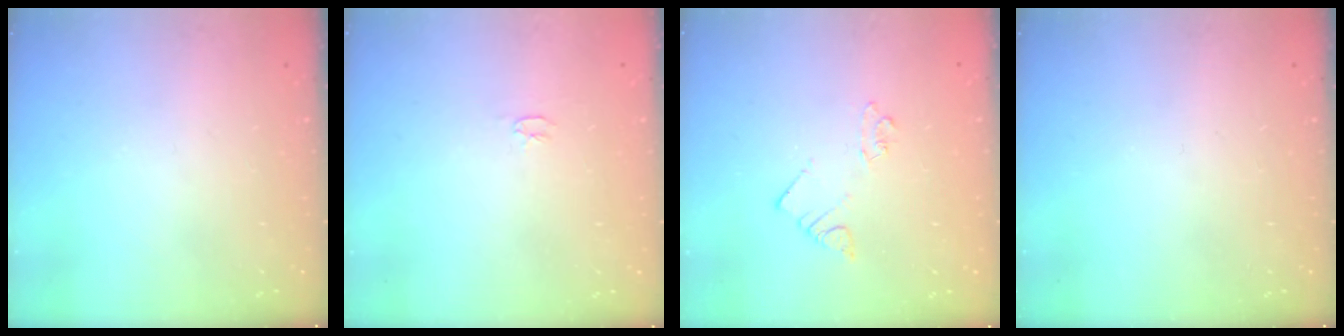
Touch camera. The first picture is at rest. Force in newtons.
{"total": 2.5, "press": 2.5, "slide": 0.3}
{"total": 1.7, "press": 1.6, "slide": 0.2}
{"total": 0.0}